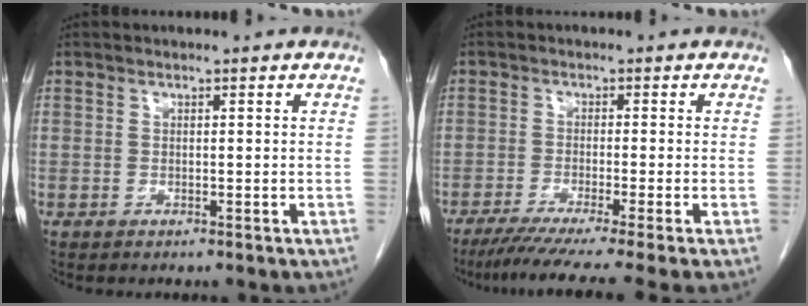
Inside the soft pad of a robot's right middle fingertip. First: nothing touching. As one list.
[{"total": 11.6, "force": [-9.2, -1.7, 6.9], "torque": [-0.090, -0.035, -0.139]}]